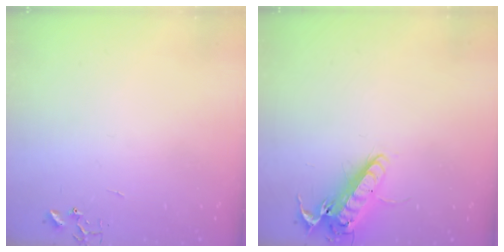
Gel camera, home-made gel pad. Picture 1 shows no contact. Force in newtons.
{"total": 13.8, "press": 13.7, "slide": 2.0}